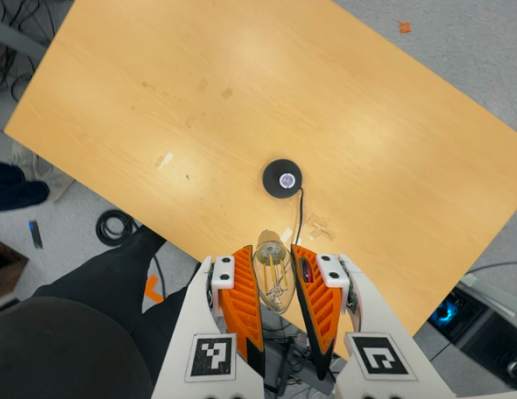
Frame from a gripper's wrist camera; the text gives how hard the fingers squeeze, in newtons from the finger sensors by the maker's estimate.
{"total": 13.1, "left": 13.5, "right": 12.7}